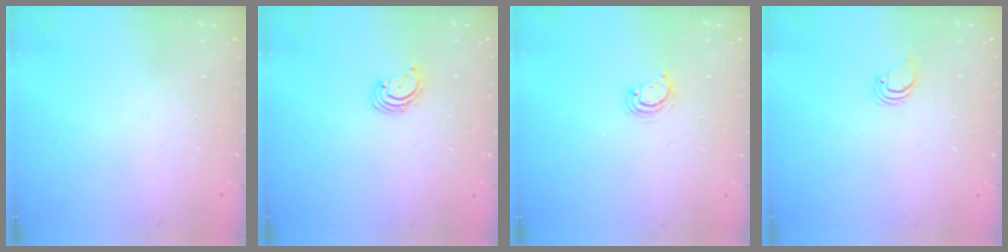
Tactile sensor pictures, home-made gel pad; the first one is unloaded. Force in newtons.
{"total": 1.6, "press": 1.6, "slide": 0.2}
{"total": 3.3, "press": 3.3, "slide": 0.3}
{"total": 0.9, "press": 0.9, "slide": 0.1}